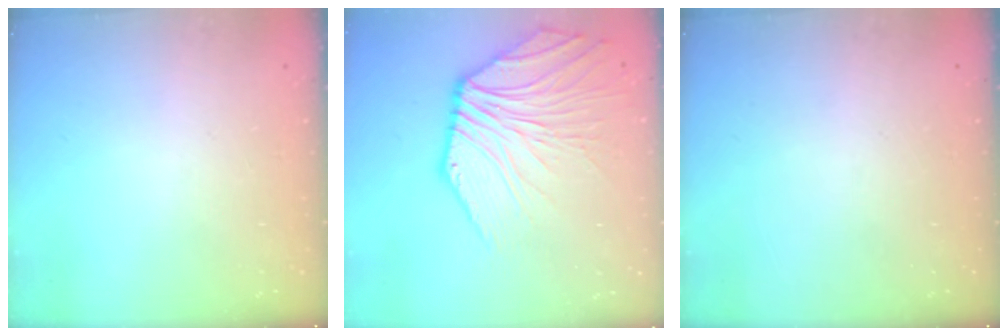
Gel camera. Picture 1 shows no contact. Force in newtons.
{"total": 7.0, "press": 6.9, "slide": 1.4}
{"total": 0.0}